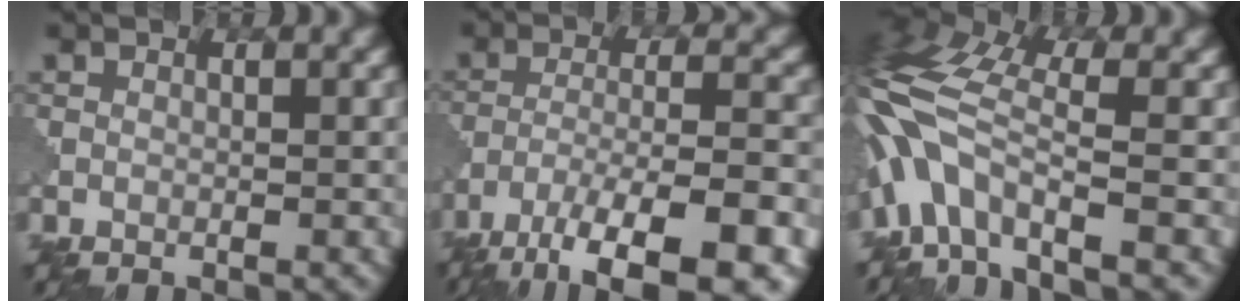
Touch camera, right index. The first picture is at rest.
{"total": 11.8, "force": [-8.4, 2.9, 7.8], "torque": [-0.141, -0.006, -0.128]}
{"total": 8.5, "force": [-3.1, 3.5, 7.1], "torque": [-0.153, 0.017, -0.076]}